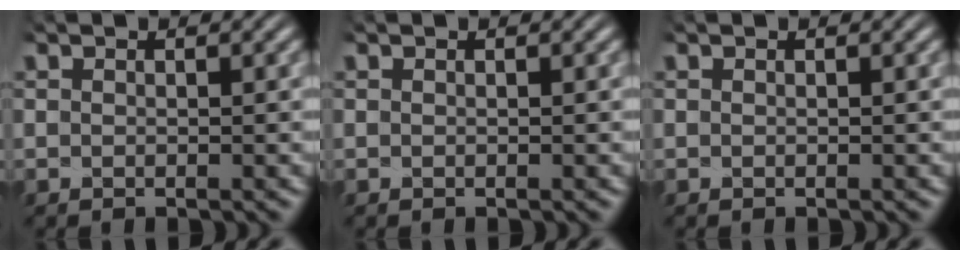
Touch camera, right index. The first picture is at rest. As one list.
[{"total": 0.0}, {"total": 0.0}]